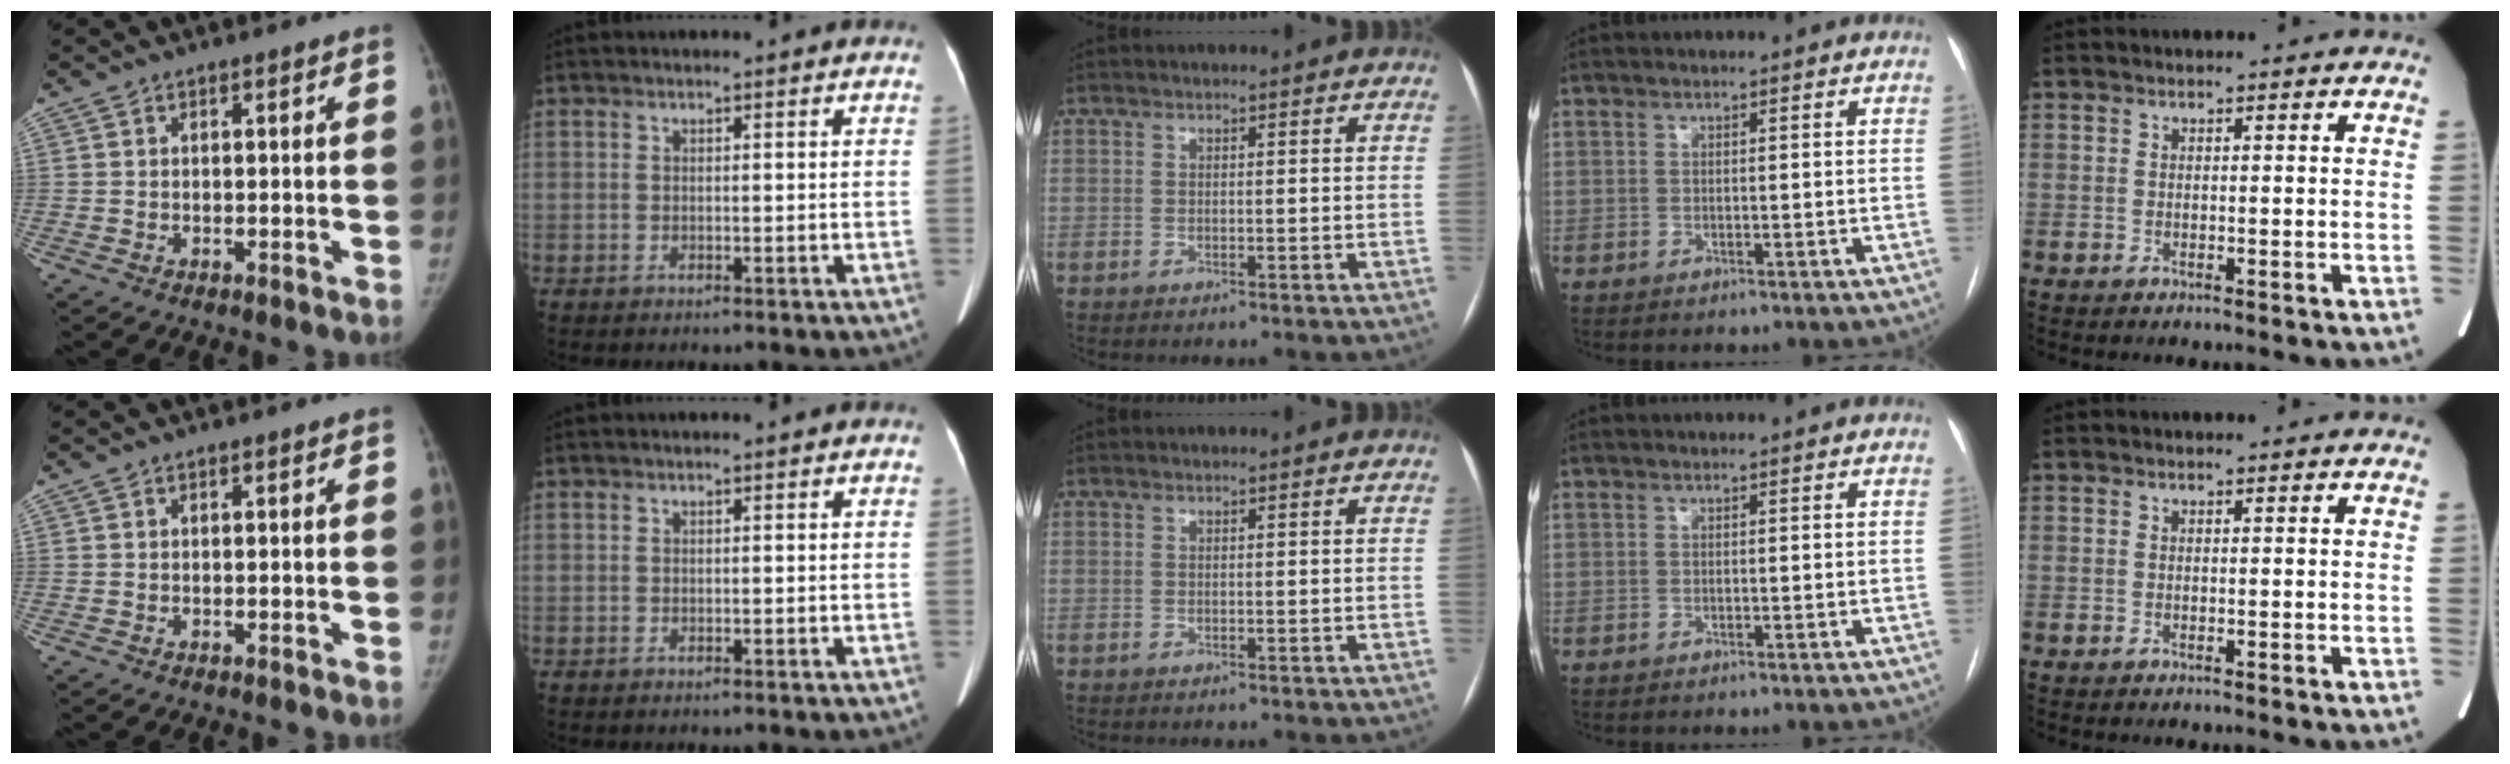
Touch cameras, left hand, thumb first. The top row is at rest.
{}